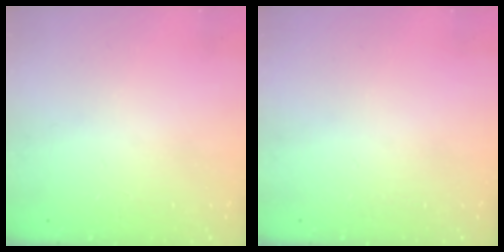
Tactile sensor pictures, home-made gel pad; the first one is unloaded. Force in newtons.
{"total": 0.0}